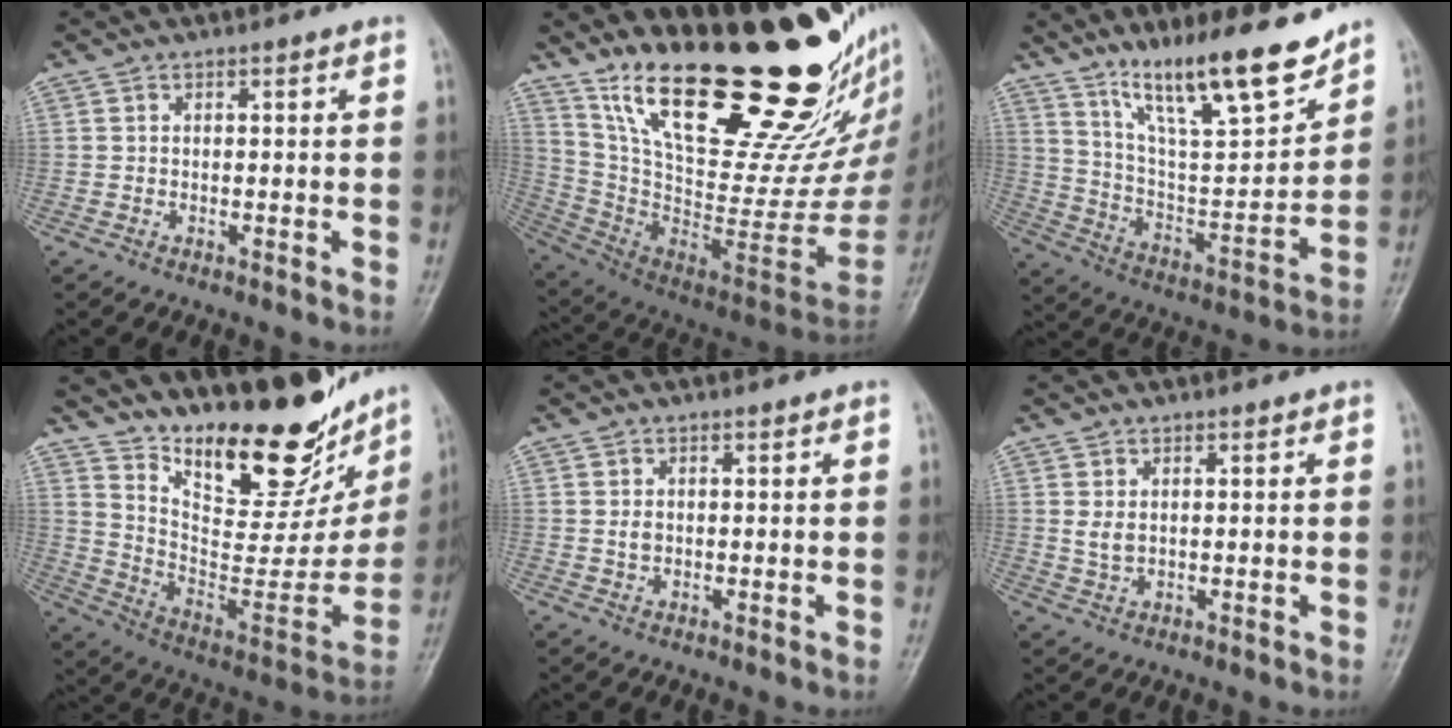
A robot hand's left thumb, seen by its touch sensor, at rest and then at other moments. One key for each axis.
{"total": 34.3, "fx": 24.2, "fy": 10.9, "fz": 21.8, "tx": -0.298, "ty": -0.139, "tz": 0.389}
{"total": 19.1, "fx": 14.0, "fy": 4.1, "fz": 12.4, "tx": -0.168, "ty": -0.083, "tz": 0.244}
{"total": 25.9, "fx": 19.6, "fy": 9.4, "fz": 14.0, "tx": -0.171, "ty": -0.116, "tz": 0.305}
{"total": 1.5, "fx": 0.4, "fy": 1.1, "fz": 0.9, "tx": -0.012, "ty": -0.002, "tz": 0.008}
{"total": 2.3, "fx": 0.9, "fy": 1.5, "fz": 1.6, "tx": -0.023, "ty": -0.008, "tz": 0.022}